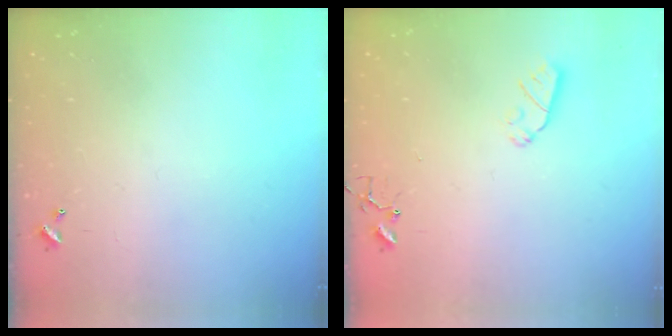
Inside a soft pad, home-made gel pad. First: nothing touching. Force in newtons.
{"total": 5.4, "press": 5.4, "slide": 0.4}